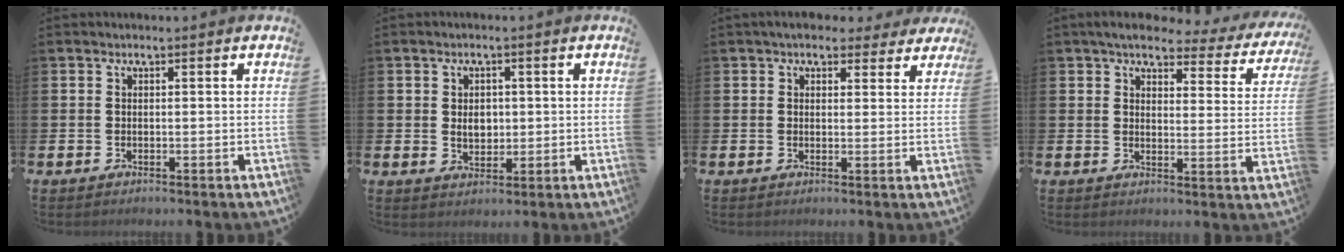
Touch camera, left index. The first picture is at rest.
{"total": 2.7, "force": [0.4, 2.1, 1.7], "torque": [-0.022, 0.004, 0.002]}
{"total": 4.4, "force": [3.8, 2.0, 1.0], "torque": [-0.010, -0.014, 0.066]}
{"total": 4.6, "force": [3.9, 1.8, 1.7], "torque": [-0.039, -0.027, 0.061]}